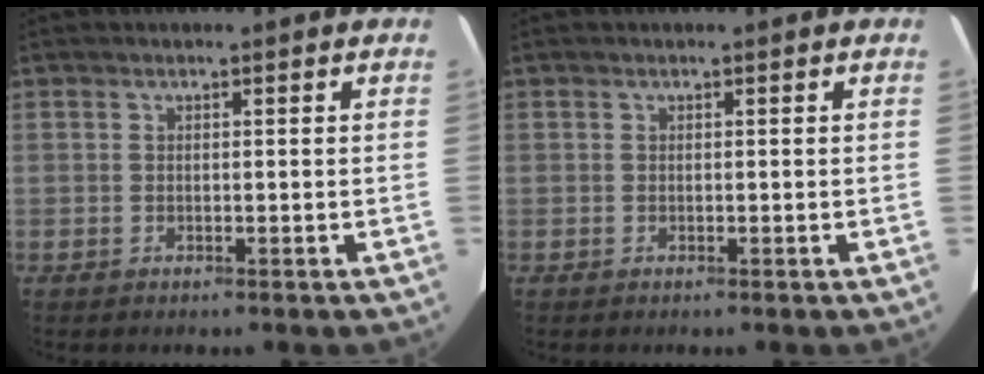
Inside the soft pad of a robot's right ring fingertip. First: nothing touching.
{"total": 0.0}